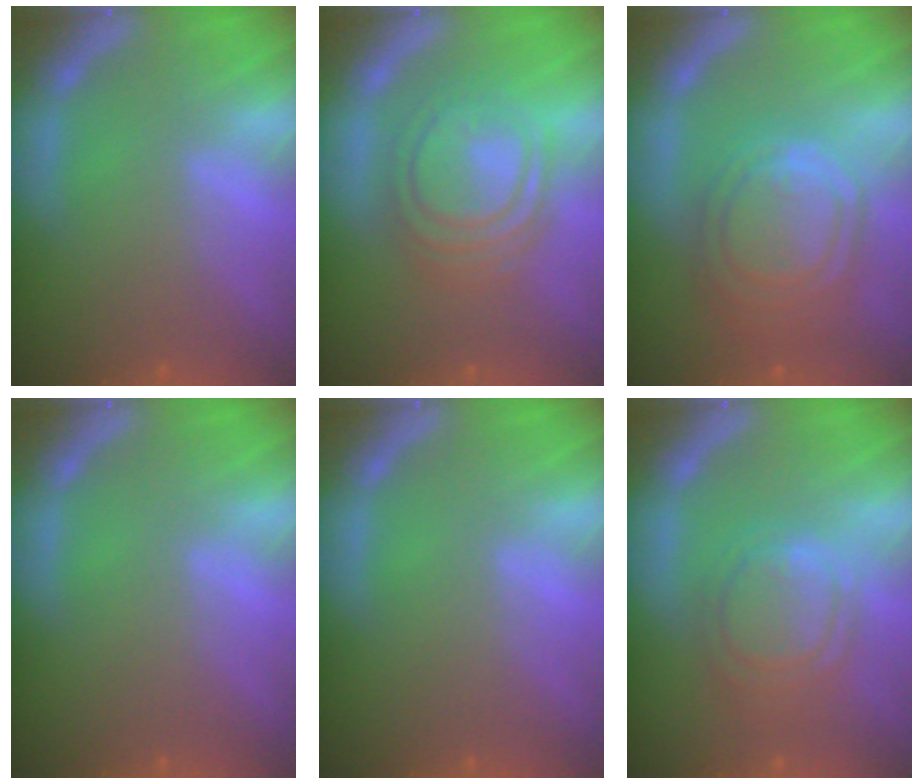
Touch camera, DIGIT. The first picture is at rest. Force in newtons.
{"total": 8.1}
{"total": 9.5}
{"total": 0.0}
{"total": 0.0}
{"total": 6.1}